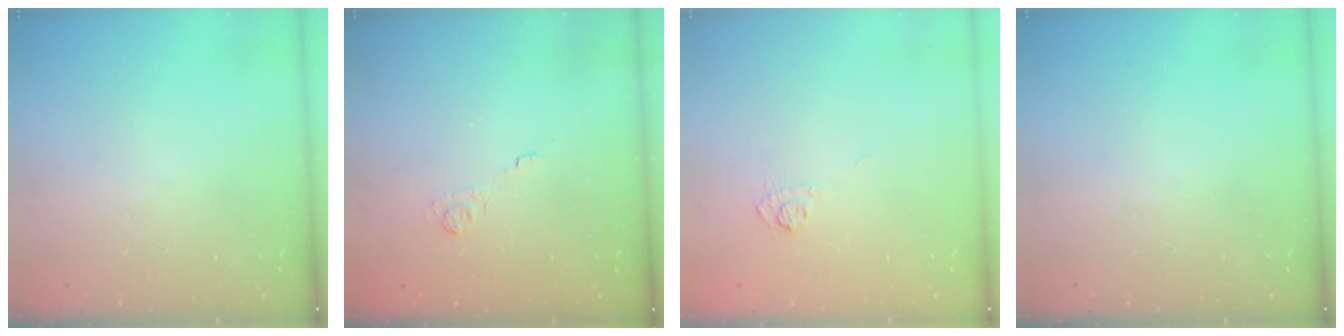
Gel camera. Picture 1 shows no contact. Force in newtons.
{"total": 1.9, "press": 1.3, "slide": 1.3}
{"total": 5.0, "press": 4.8, "slide": 1.4}
{"total": 0.0}